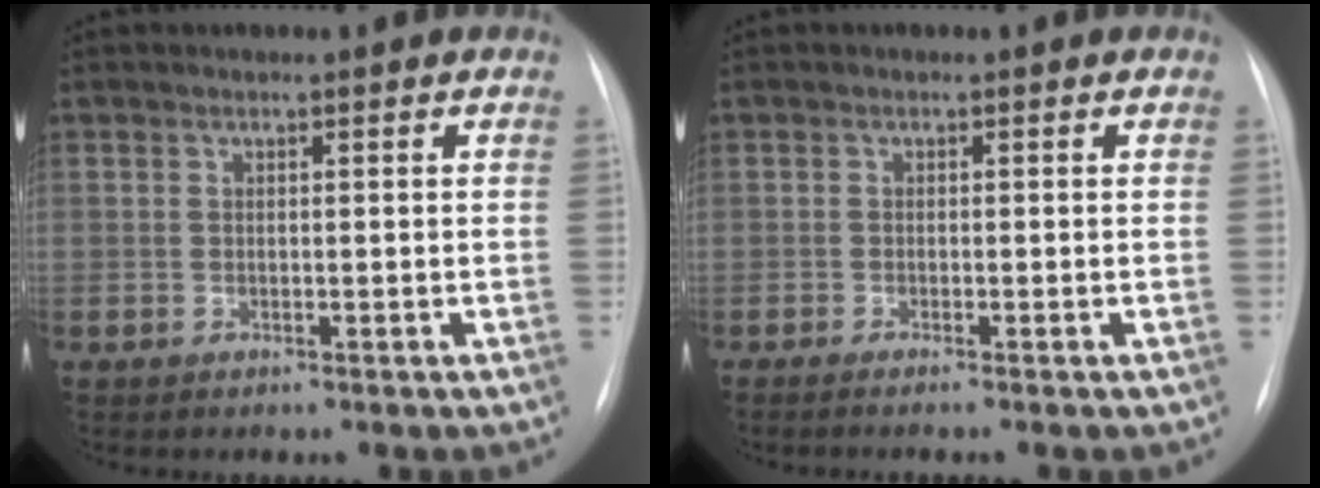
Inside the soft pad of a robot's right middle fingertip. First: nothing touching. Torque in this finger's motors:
{"motor_torque": [0.96, -1.18, 0.09, 0.00]}